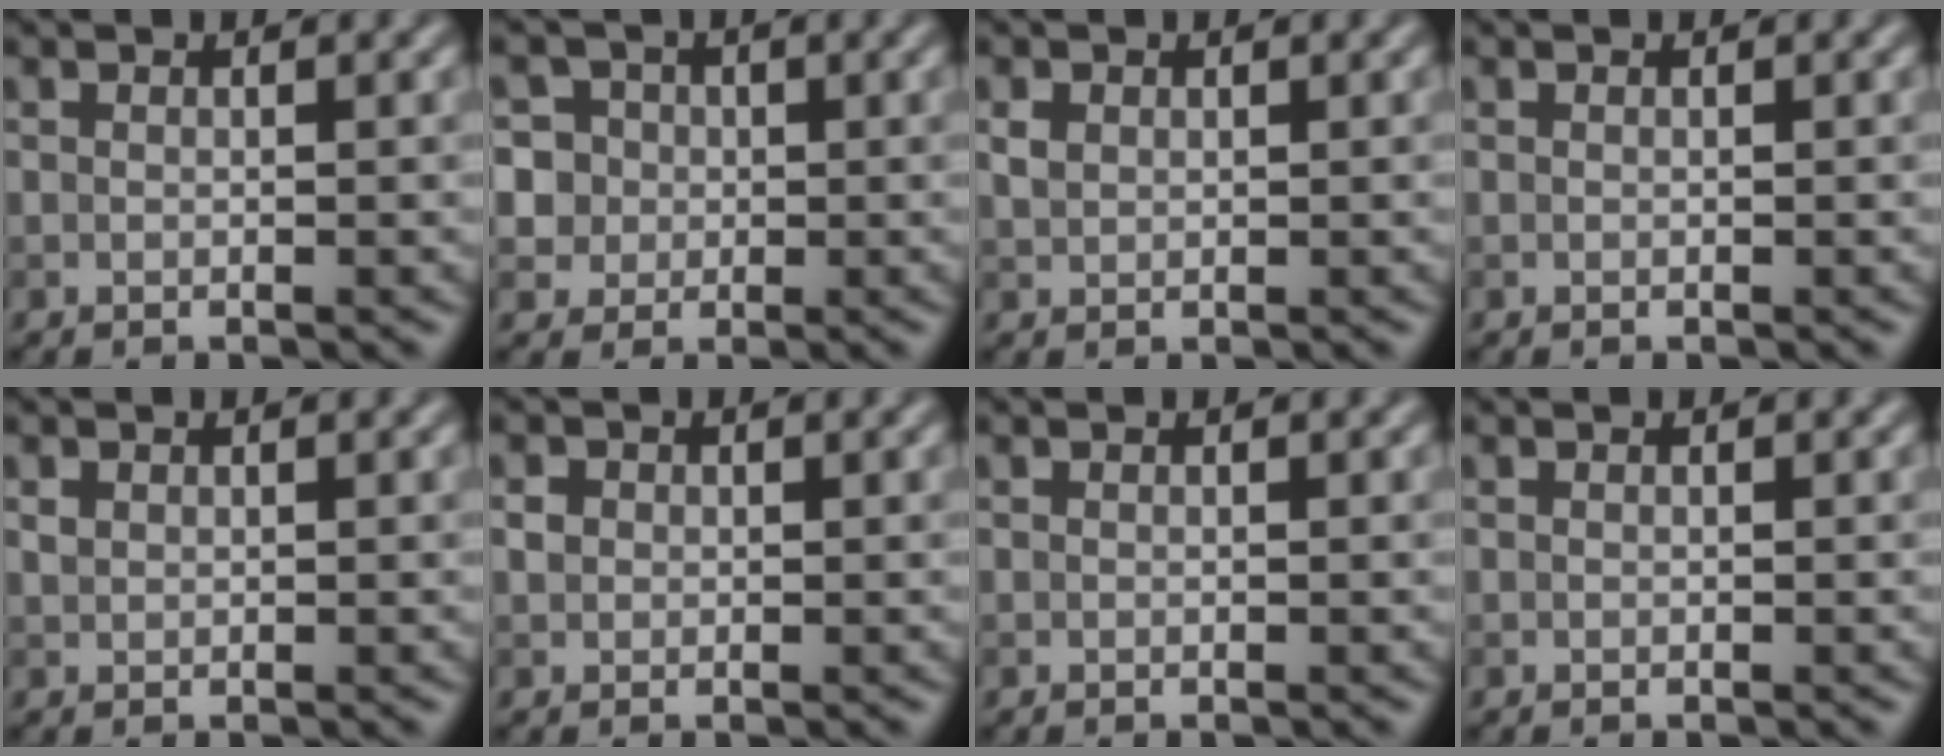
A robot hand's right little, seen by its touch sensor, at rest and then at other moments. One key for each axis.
{"total": 6.8, "fx": 1.7, "fy": 6.3, "fz": 2.2, "tx": -0.039, "ty": 0.037, "tz": 0.009}
{"total": 1.0, "fx": 0.4, "fy": 0.8, "fz": 0.5, "tx": -0.011, "ty": 0.002, "tz": 0.007}
{"total": 0.0}
{"total": 0.6, "fx": 0.3, "fy": 0.4, "fz": 0.2, "tx": -0.005, "ty": -0.002, "tz": 0.008}
{"total": 0.9, "fx": 0.1, "fy": 0.8, "fz": 0.3, "tx": -0.002, "ty": 0.000, "tz": -0.001}
{"total": 0.0}
{"total": 0.0}